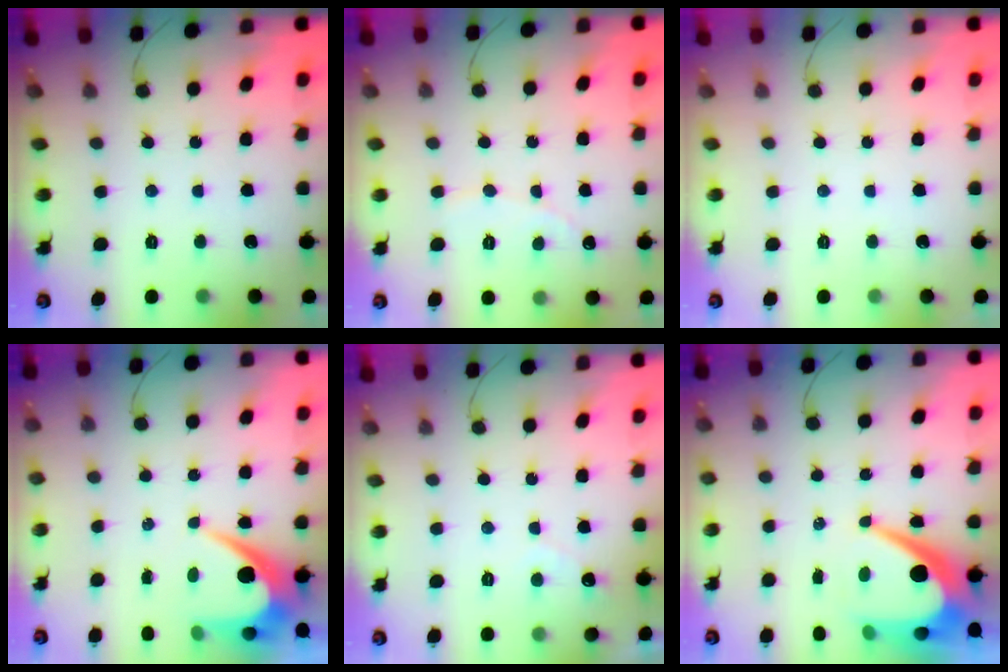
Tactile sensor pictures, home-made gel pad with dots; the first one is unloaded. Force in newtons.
{"total": 2.5, "press": 2.5, "slide": 0.1}
{"total": 0.0}
{"total": 7.6, "press": 7.6, "slide": 0.5}
{"total": 3.0, "press": 3.0, "slide": 0.1}
{"total": 12.2, "press": 12.2, "slide": 0.7}